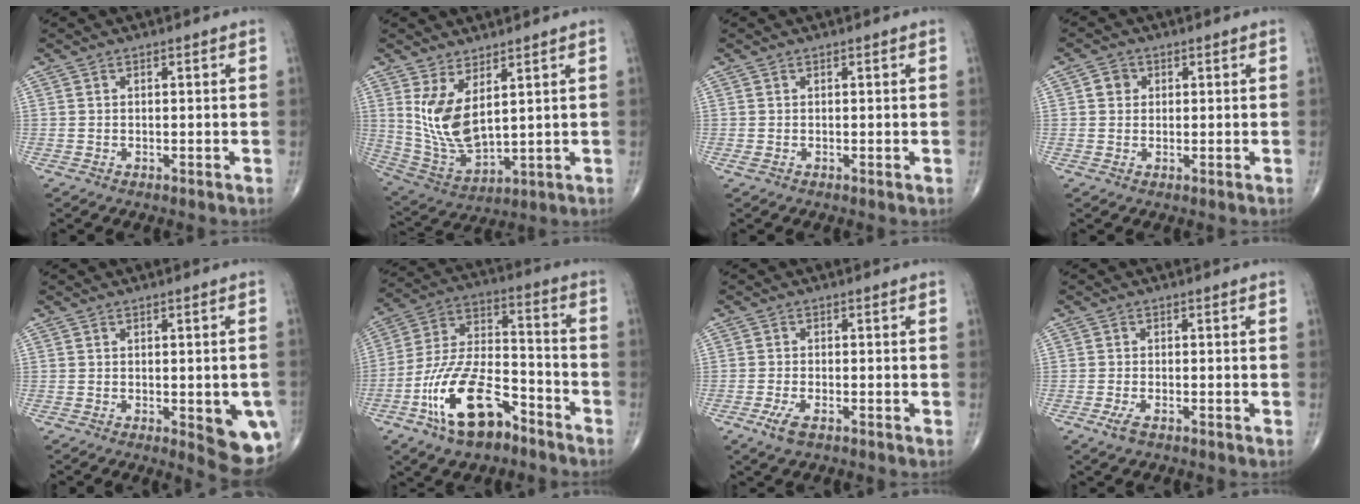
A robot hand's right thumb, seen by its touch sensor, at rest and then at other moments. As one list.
[{"total": 10.6, "force": [3.6, 4.8, 8.8], "torque": [-0.170, -0.034, 0.091]}, {"total": 0.8, "force": [0.0, 0.4, 0.7], "torque": [-0.012, 0.000, 0.003]}, {"total": 2.5, "force": [0.6, 2.2, 0.9], "torque": [-0.003, 0.000, 0.006]}, {"total": 9.4, "force": [-2.4, 3.2, 8.4], "torque": [-0.081, -0.011, -0.021]}, {"total": 17.4, "force": [-9.7, 8.0, 12.1], "torque": [-0.225, 0.069, -0.179]}, {"total": 3.0, "force": [-1.6, 1.2, 2.3], "torque": [-0.055, -0.001, -0.032]}, {"total": 2.0, "force": [-1.1, 0.8, 1.4], "torque": [-0.037, -0.003, -0.023]}]